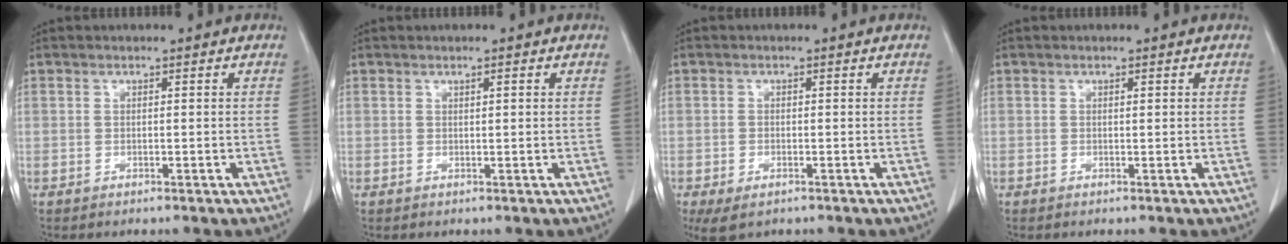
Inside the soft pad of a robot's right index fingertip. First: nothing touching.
{"total": 0.7, "force": [0.3, 0.1, 0.6], "torque": [-0.012, 0.001, 0.006]}
{"total": 4.0, "force": [-2.3, 2.0, 2.7], "torque": [-0.051, -0.009, -0.031]}
{"total": 0.0}